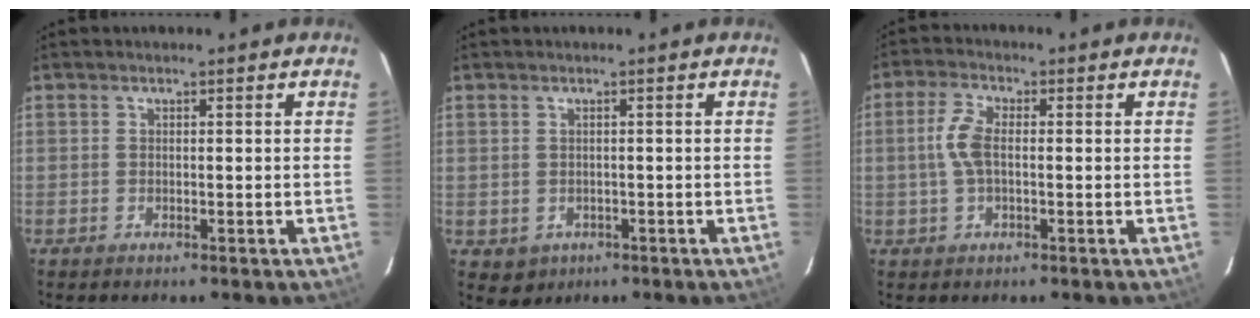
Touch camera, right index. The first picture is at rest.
{"total": 3.0, "force": [-0.3, 2.9, 0.7], "torque": [-0.014, -0.003, 0.006]}
{"total": 5.3, "force": [0.0, 2.4, 4.7], "torque": [-0.102, 0.007, 0.000]}